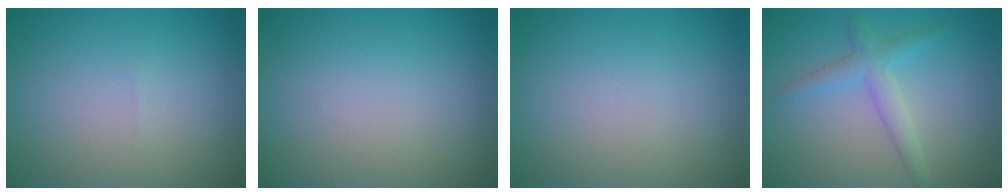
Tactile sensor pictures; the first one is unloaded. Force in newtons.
{"total": 0.0}
{"total": 0.0}
{"total": 2.6, "press": 2.6, "slide": 0.1}